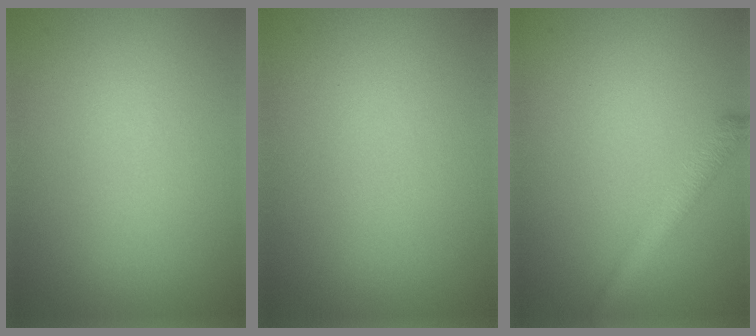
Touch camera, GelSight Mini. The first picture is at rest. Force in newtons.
{"total": 0.0}
{"total": 2.5, "press": 2.5, "slide": 0.1}